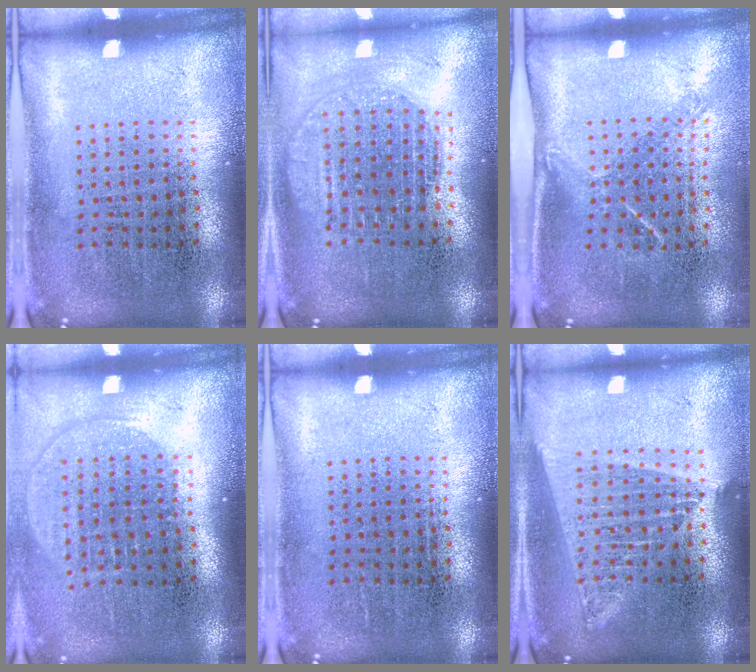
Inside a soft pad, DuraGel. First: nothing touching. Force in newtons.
{"total": 1.8, "press": 1.5, "slide": 0.9}
{"total": 1.4, "press": 1.0, "slide": 1.0}
{"total": 1.4, "press": 1.2, "slide": 0.7}
{"total": 0.0}
{"total": 1.8, "press": 1.6, "slide": 0.8}